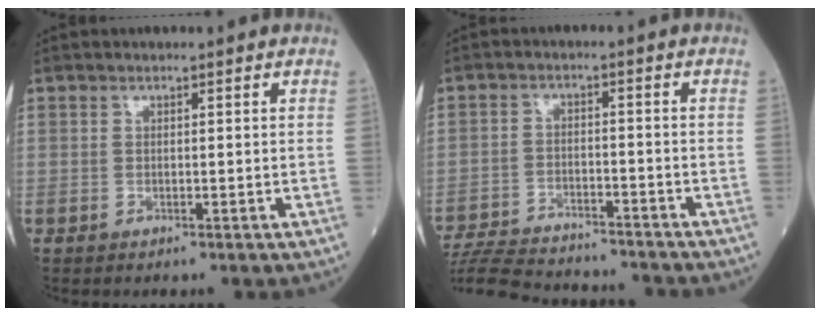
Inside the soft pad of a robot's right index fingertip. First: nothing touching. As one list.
[{"total": 15.7, "force": [-14.6, 2.9, 5.0], "torque": [-0.110, -0.007, -0.222]}]